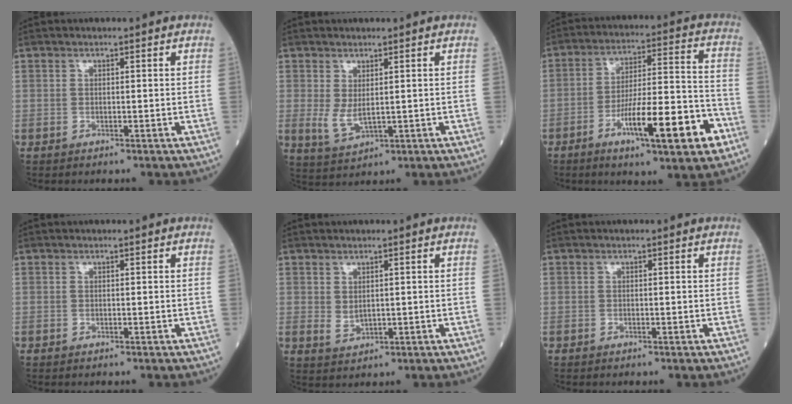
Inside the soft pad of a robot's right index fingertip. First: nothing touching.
{"total": 4.9, "force": [0.1, 1.8, 4.5], "torque": [-0.100, -0.009, 0.012]}
{"total": 15.4, "force": [-7.1, 2.0, 13.6], "torque": [-0.222, 0.005, -0.107]}
{"total": 0.0}
{"total": 2.2, "force": [0.4, 1.3, 1.6], "torque": [-0.033, -0.002, 0.016]}
{"total": 0.0}